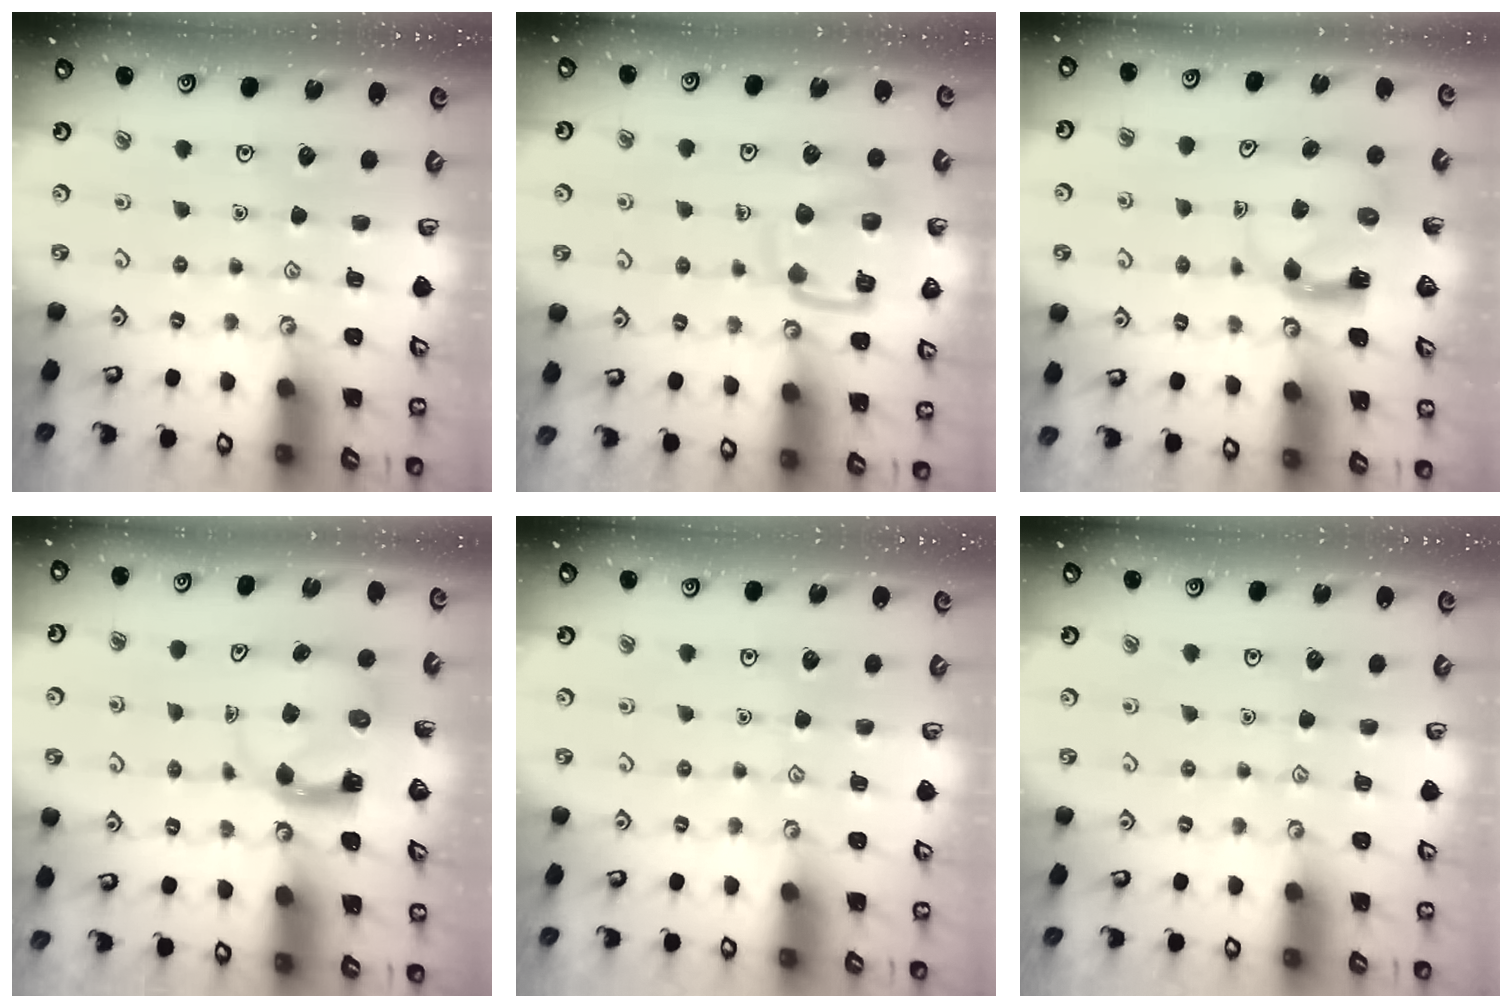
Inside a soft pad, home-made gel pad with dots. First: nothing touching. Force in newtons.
{"total": 13.0, "press": 13.0, "slide": 1.4}
{"total": 3.9, "press": 3.8, "slide": 0.6}
{"total": 3.8, "press": 3.8, "slide": 0.5}
{"total": 0.0}
{"total": 0.0}